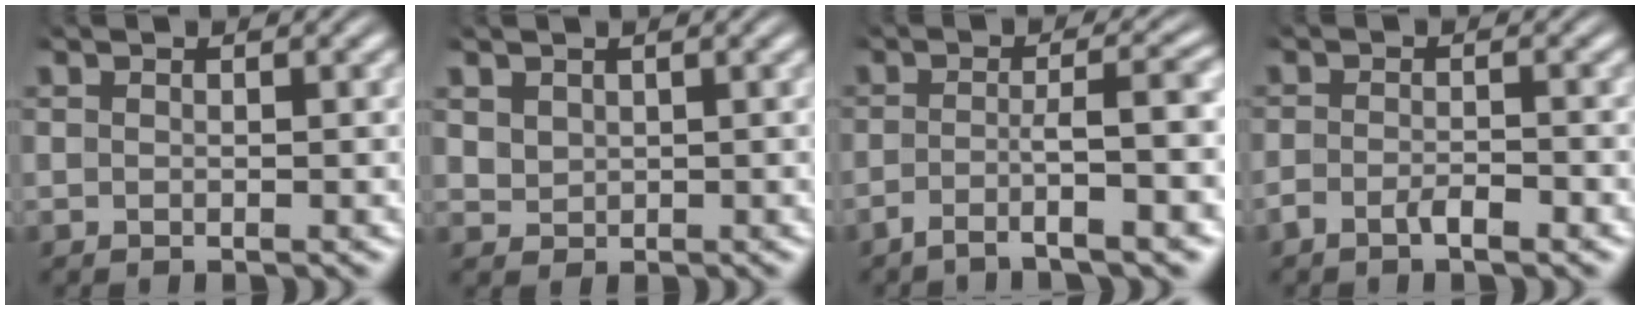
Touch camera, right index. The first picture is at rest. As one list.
[{"total": 1.6, "force": [0.9, 1.3, 0.4], "torque": [-0.014, -0.013, 0.032]}, {"total": 4.4, "force": [-2.8, 0.2, 3.4], "torque": [-0.049, -0.011, -0.038]}, {"total": 2.1, "force": [-1.6, 0.9, 0.8], "torque": [-0.009, -0.004, -0.033]}]